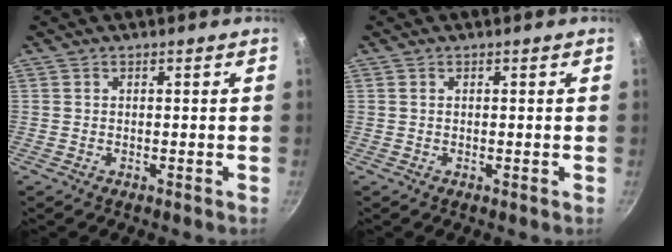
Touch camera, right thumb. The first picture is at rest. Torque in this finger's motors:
{"motor_torque": [-0.26, -0.13, 0.03, 0.22, -0.03]}